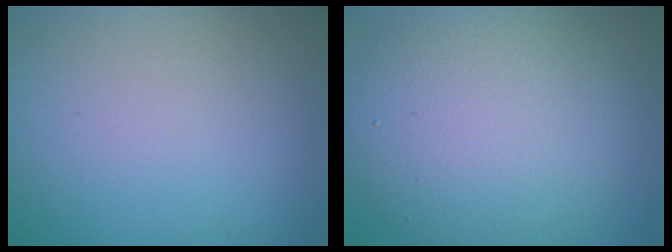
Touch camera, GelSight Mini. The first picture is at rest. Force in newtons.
{"total": 7.9, "press": 7.9, "slide": 0.6}